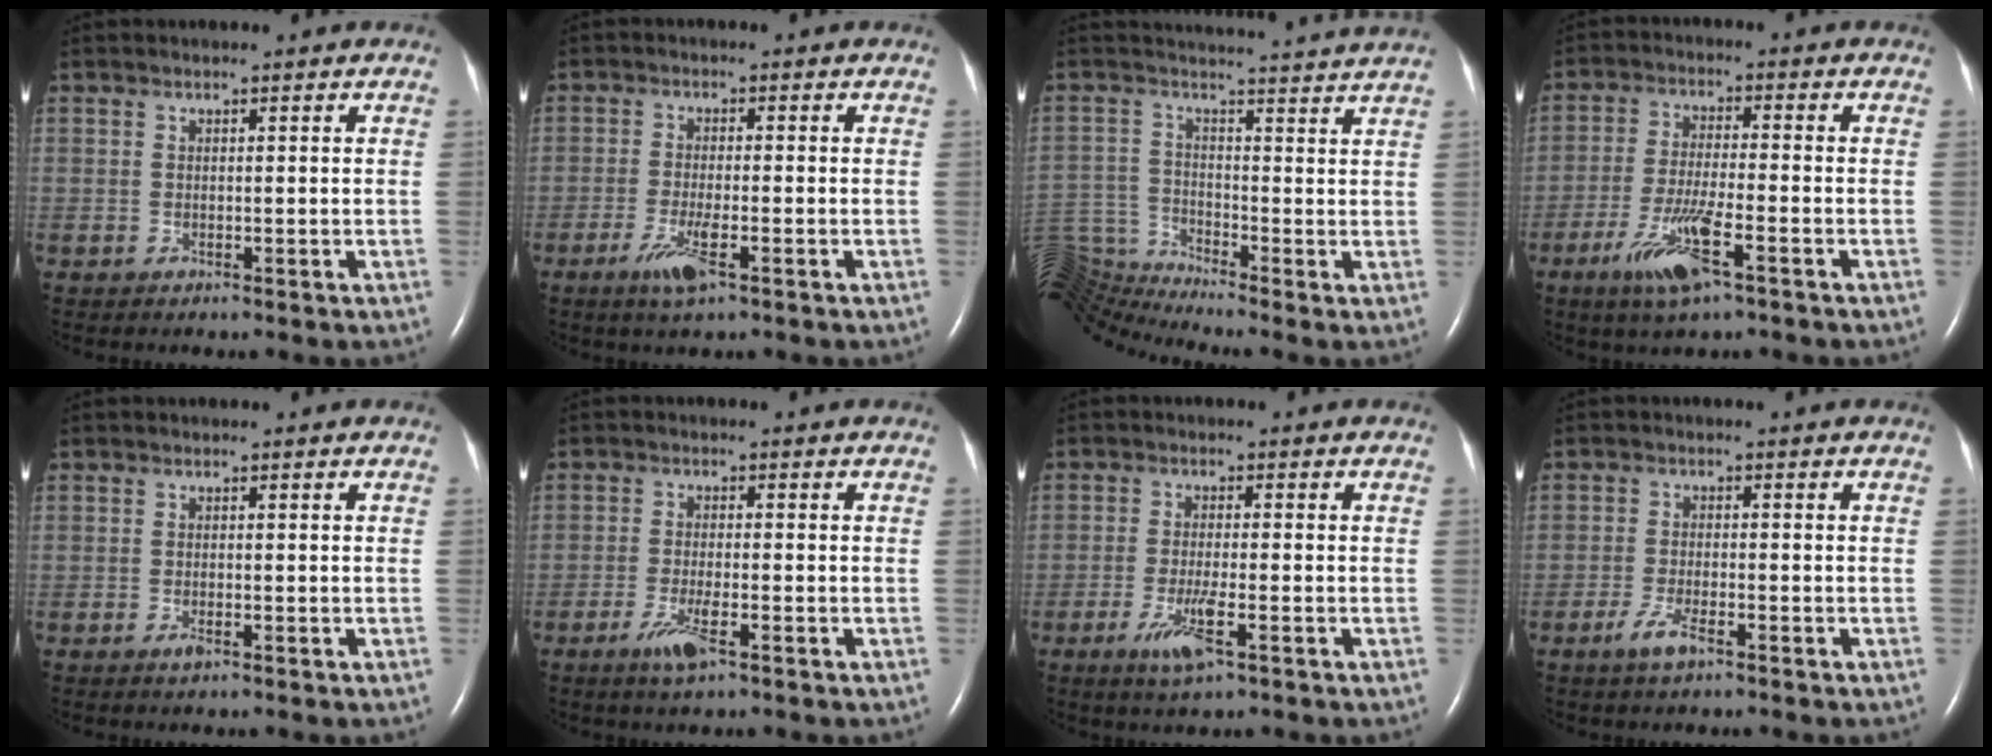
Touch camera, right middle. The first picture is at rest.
{"total": 4.4, "force": [-2.4, 0.5, 3.6], "torque": [-0.081, -0.009, -0.046]}
{"total": 2.8, "force": [0.2, -1.3, 2.5], "torque": [-0.068, 0.058, 0.009]}
{"total": 8.3, "force": [-4.5, 0.8, 7.0], "torque": [-0.146, -0.017, -0.081]}
{"total": 0.9, "force": [-0.6, 0.2, 0.7], "torque": [-0.018, -0.002, -0.009]}
{"total": 4.1, "force": [-2.3, 0.4, 3.4], "torque": [-0.075, -0.008, -0.045]}
{"total": 4.9, "force": [-2.5, 0.4, 4.2], "torque": [-0.090, -0.011, -0.046]}
{"total": 3.2, "force": [-2.0, 0.5, 2.4], "torque": [-0.058, -0.003, -0.038]}